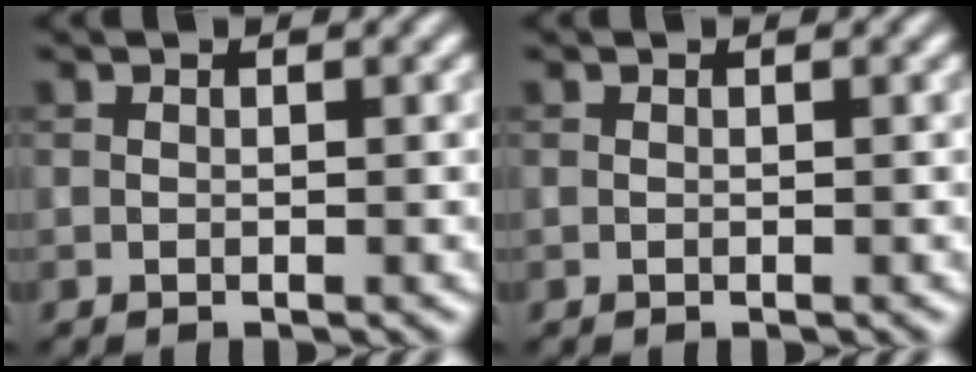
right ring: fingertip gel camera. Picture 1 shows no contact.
{"total": 0.0}